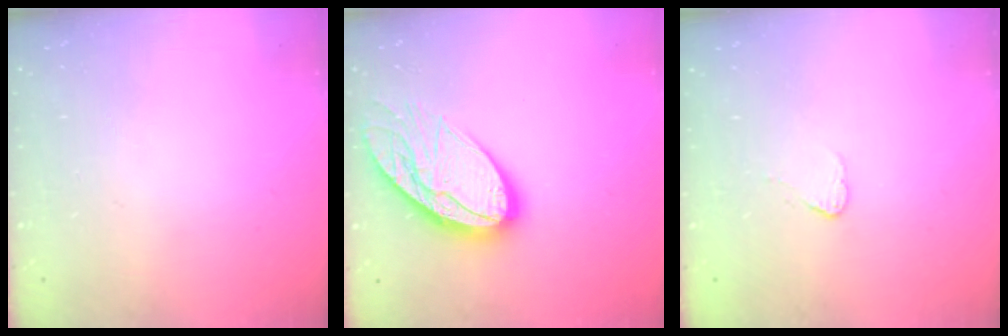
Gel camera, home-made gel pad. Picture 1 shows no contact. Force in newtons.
{"total": 14.9, "press": 14.9, "slide": 1.2}
{"total": 2.7, "press": 2.7, "slide": 0.3}